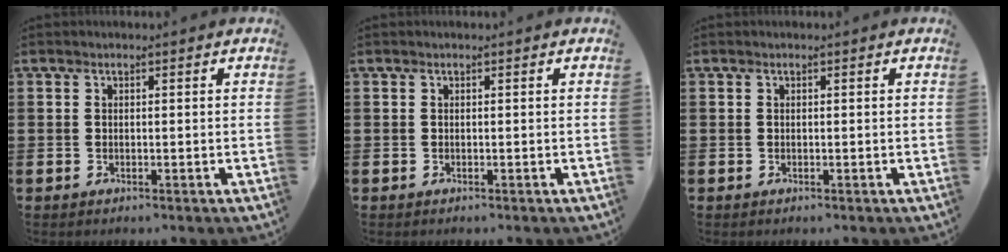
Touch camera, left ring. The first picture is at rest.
{"total": 0.0}
{"total": 0.0}